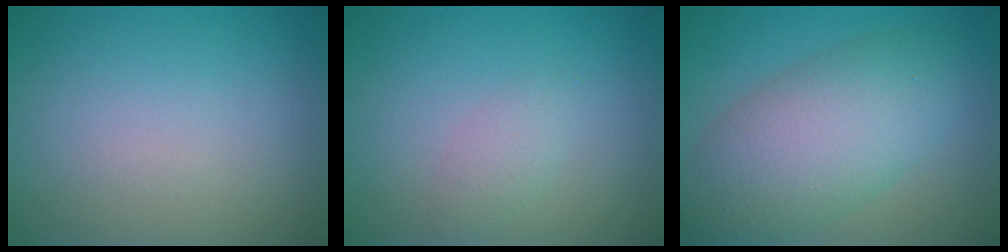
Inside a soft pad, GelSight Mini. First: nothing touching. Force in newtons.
{"total": 1.4, "press": 1.4, "slide": 0.1}
{"total": 8.3, "press": 8.2, "slide": 0.3}